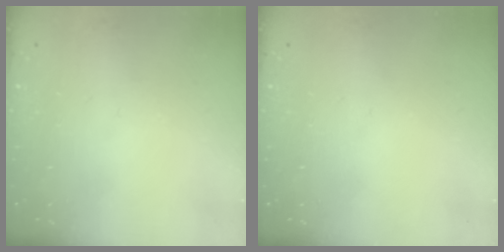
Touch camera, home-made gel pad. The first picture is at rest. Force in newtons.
{"total": 0.0}